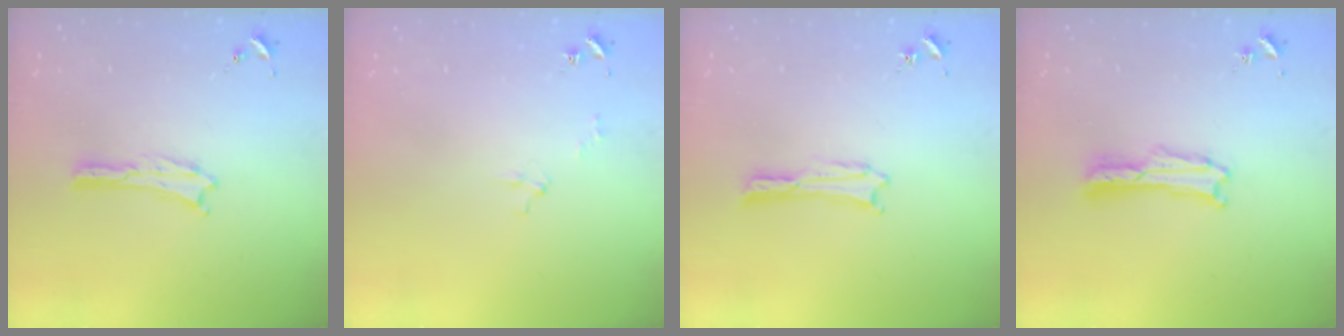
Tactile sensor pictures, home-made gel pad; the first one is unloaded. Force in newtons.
{"total": 2.0, "press": 2.0, "slide": 0.1}
{"total": 0.0}
{"total": 1.4, "press": 1.3, "slide": 0.2}